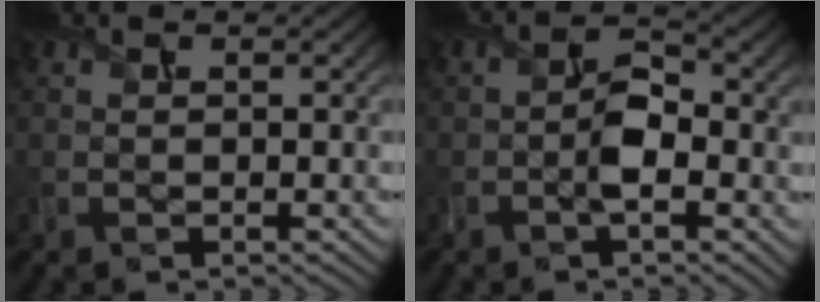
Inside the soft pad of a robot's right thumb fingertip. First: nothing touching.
{"total": 4.2, "force": [-1.2, 1.7, 3.6], "torque": [-0.066, 0.007, -0.030]}